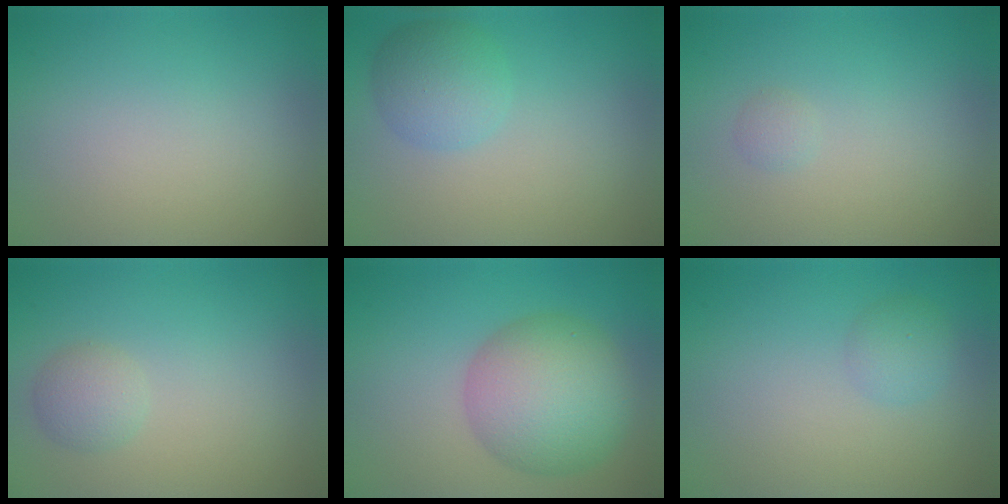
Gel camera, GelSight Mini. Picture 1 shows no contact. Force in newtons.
{"total": 3.5, "press": 3.5, "slide": 0.1}
{"total": 0.7, "press": 0.7, "slide": 0.0}
{"total": 1.8, "press": 1.8, "slide": 0.1}
{"total": 8.1, "press": 8.1, "slide": 0.4}
{"total": 1.6, "press": 1.6, "slide": 0.1}